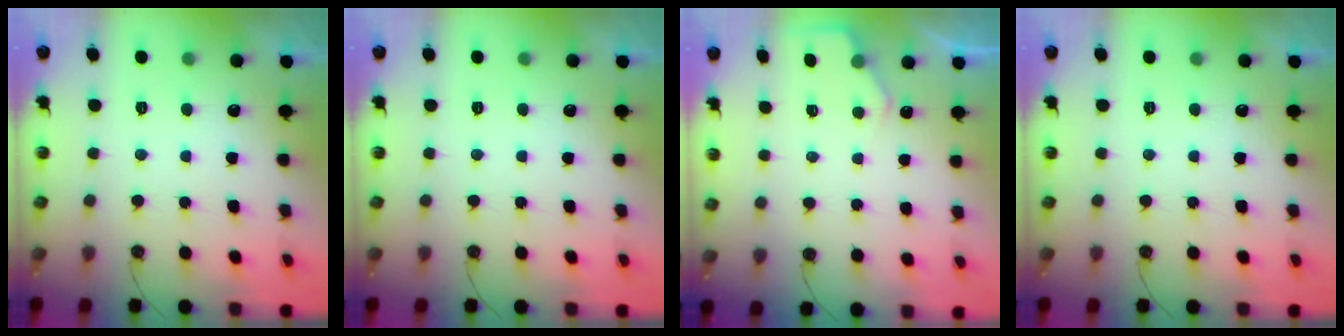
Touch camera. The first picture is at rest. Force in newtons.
{"total": 0.0}
{"total": 3.3, "press": 3.3, "slide": 0.4}
{"total": 0.0}